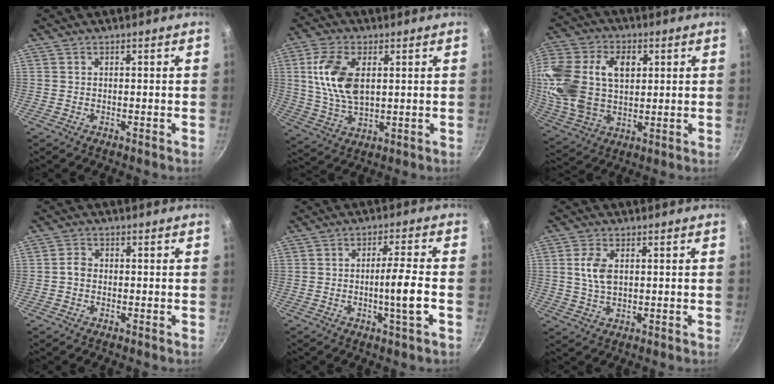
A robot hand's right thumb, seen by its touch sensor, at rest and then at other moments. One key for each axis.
{"total": 12.1, "fx": 2.6, "fy": 6.7, "fz": 9.8, "tx": -0.185, "ty": -0.008, "tz": 0.052}
{"total": 21.5, "fx": 4.1, "fy": 14.6, "fz": 15.3, "tx": -0.317, "ty": 0.012, "tz": 0.077}
{"total": 2.1, "fx": -0.5, "fy": 1.6, "fz": 1.2, "tx": -0.019, "ty": 0.013, "tz": -0.012}
{"total": 7.1, "fx": -1.9, "fy": 0.1, "fz": 6.9, "tx": -0.117, "ty": 0.013, "tz": -0.033}
{"total": 5.4, "fx": 0.9, "fy": 3.1, "fz": 4.3, "tx": -0.082, "ty": 0.001, "tz": 0.018}